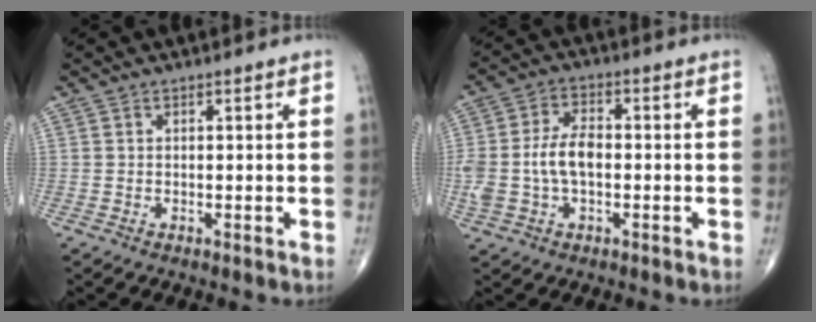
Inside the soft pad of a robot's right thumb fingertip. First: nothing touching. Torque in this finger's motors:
{"motor_torque": [1.51, 1.26, 1.06, -0.36, 0.11]}